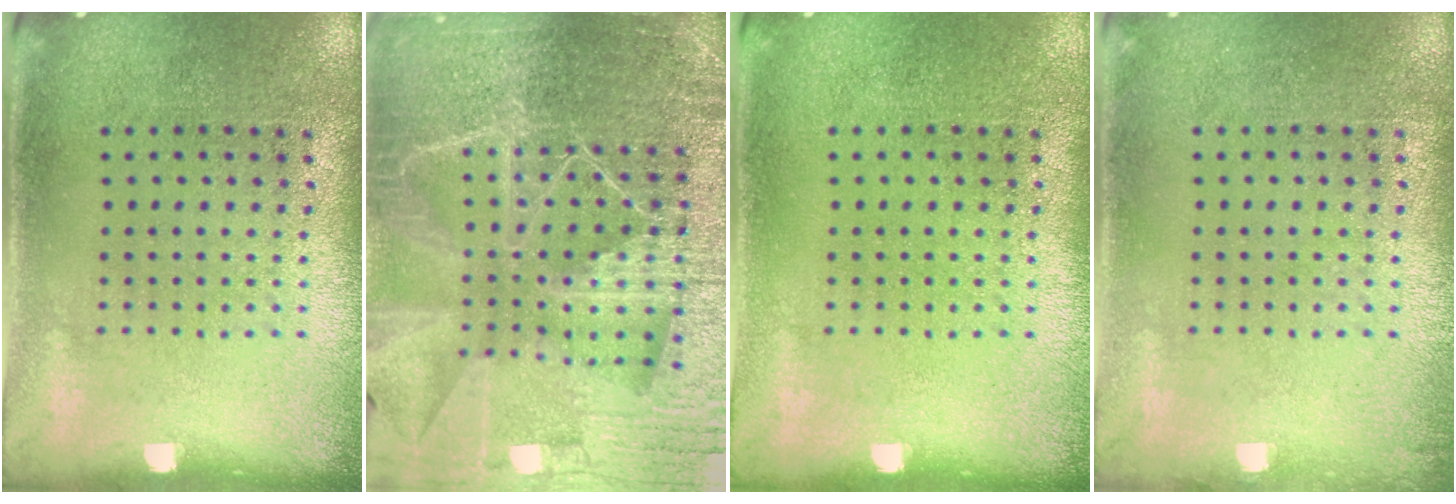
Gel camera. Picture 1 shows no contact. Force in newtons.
{"total": 5.8, "press": 5.1, "slide": 2.8}
{"total": 0.0}
{"total": 0.6, "press": 0.6, "slide": 0.1}